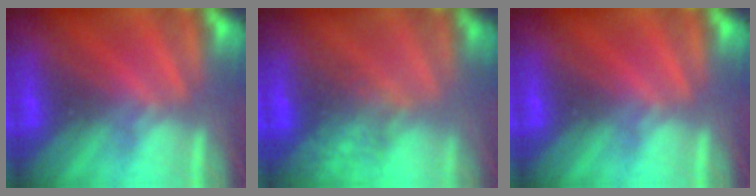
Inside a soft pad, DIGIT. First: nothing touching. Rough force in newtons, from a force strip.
{"total": 11.5}
{"total": 0.0}